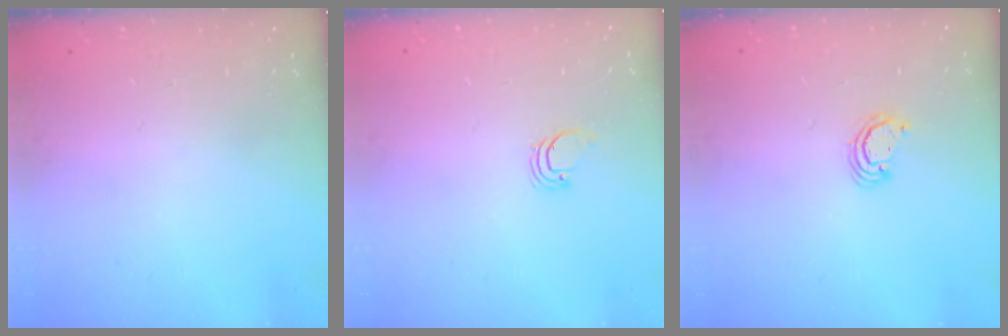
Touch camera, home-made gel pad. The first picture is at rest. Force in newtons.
{"total": 0.9, "press": 0.9, "slide": 0.0}
{"total": 2.5, "press": 2.5, "slide": 0.2}